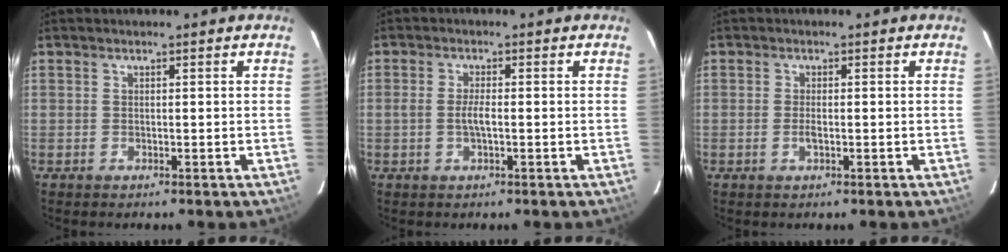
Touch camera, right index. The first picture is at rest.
{"total": 2.6, "force": [-0.6, 0.5, 2.5], "torque": [-0.050, 0.001, -0.012]}
{"total": 1.6, "force": [-0.5, 0.4, 1.4], "torque": [-0.031, -0.001, -0.009]}